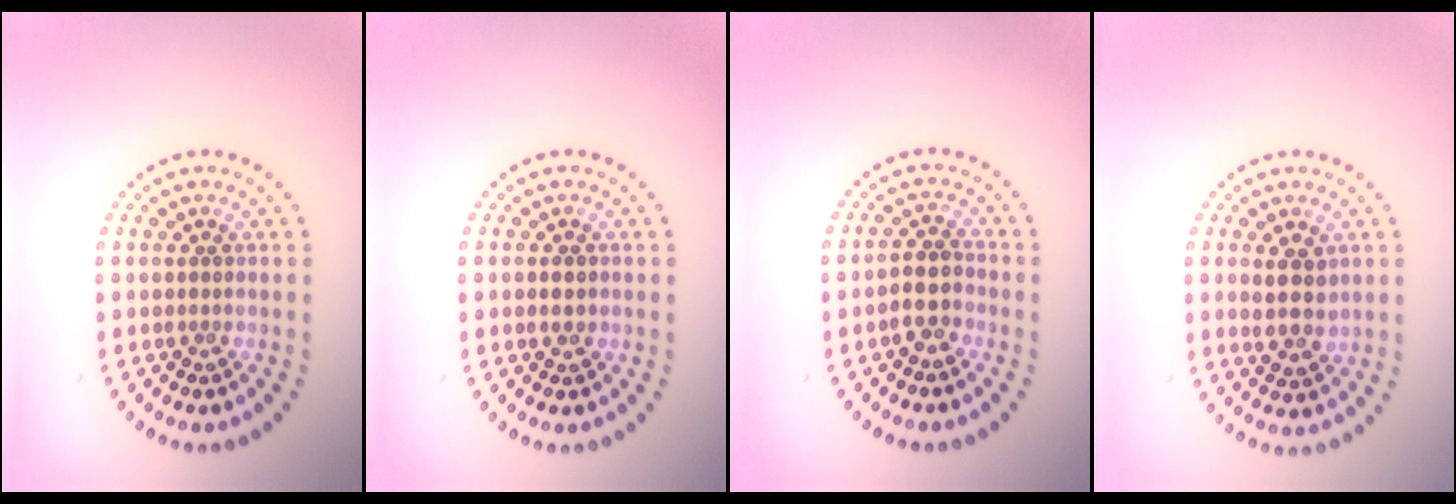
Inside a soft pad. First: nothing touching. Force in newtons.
{"total": 1.4, "press": 1.4, "slide": 0.1}
{"total": 2.3, "press": 2.1, "slide": 1.0}
{"total": 2.9, "press": 2.8, "slide": 0.9}